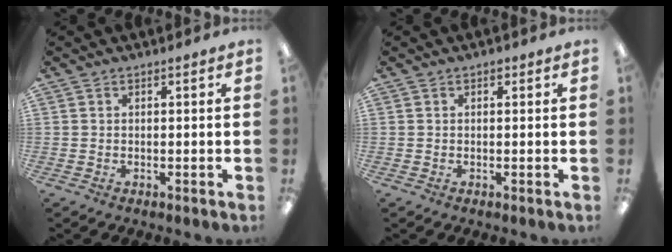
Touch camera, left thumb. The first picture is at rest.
{"total": 0.6, "force": [0.4, 0.4, 0.2], "torque": [-0.006, 0.004, 0.007]}